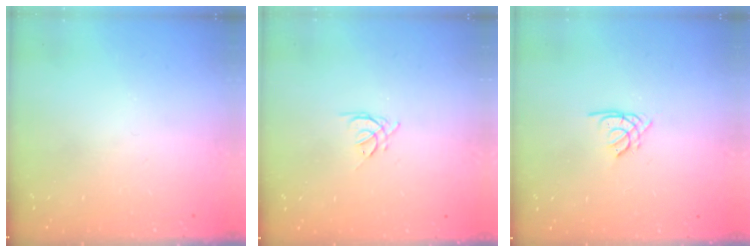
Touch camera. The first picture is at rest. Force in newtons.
{"total": 2.5, "press": 2.4, "slide": 0.5}
{"total": 1.4, "press": 1.4, "slide": 0.3}